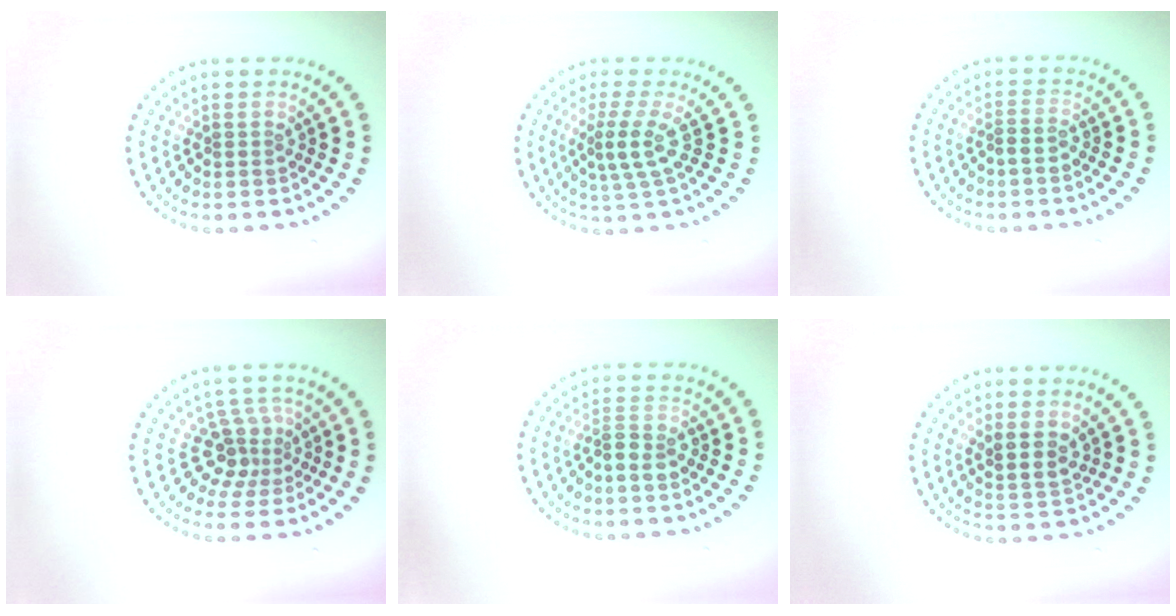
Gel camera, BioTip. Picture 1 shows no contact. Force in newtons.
{"total": 2.8, "press": 2.1, "slide": 1.9}
{"total": 0.8, "press": 0.7, "slide": 0.5}
{"total": 3.1, "press": 2.2, "slide": 2.2}
{"total": 2.1, "press": 2.0, "slide": 0.9}
{"total": 2.4, "press": 2.2, "slide": 1.0}